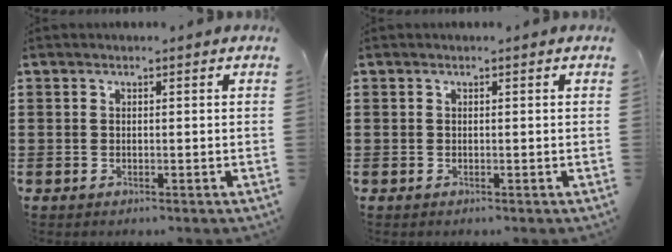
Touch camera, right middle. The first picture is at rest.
{"total": 0.0}